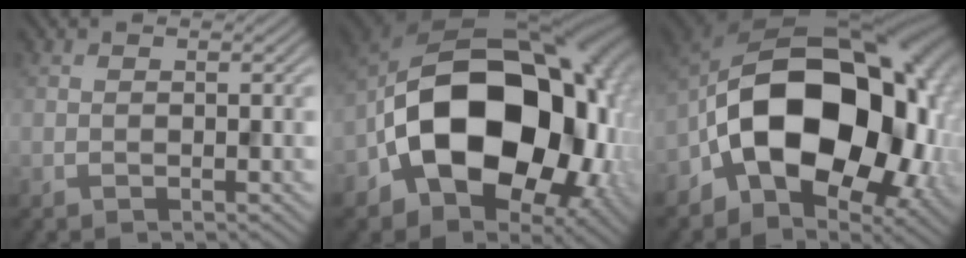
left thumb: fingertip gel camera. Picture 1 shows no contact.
{"total": 20.5, "force": [-5.1, 13.9, 14.1], "torque": [-0.249, -0.030, -0.077]}
{"total": 18.5, "force": [-4.2, 12.2, 13.3], "torque": [-0.210, -0.020, -0.067]}